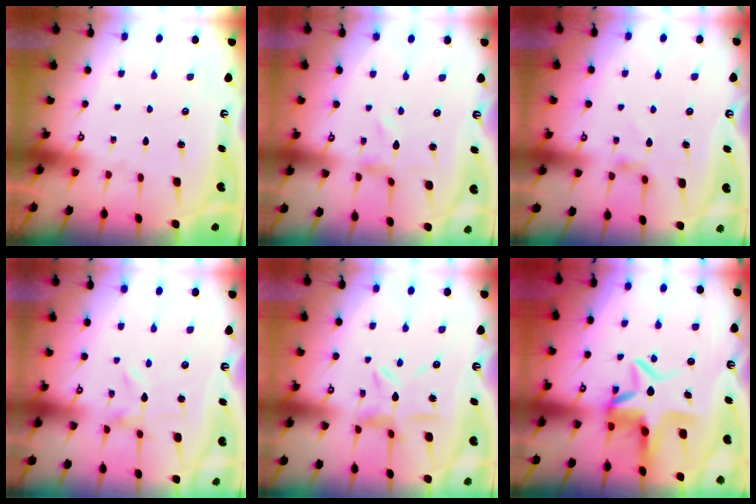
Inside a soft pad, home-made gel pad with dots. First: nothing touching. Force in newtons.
{"total": 0.6, "press": 0.6, "slide": 0.1}
{"total": 4.2, "press": 4.2, "slide": 0.4}
{"total": 0.0}
{"total": 9.1, "press": 9.0, "slide": 0.8}
{"total": 9.8, "press": 9.3, "slide": 3.2}